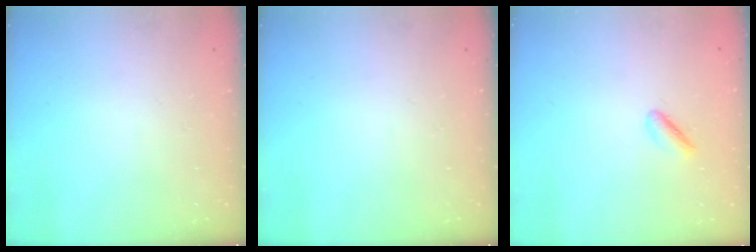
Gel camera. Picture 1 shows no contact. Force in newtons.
{"total": 0.0}
{"total": 2.0, "press": 1.8, "slide": 1.0}